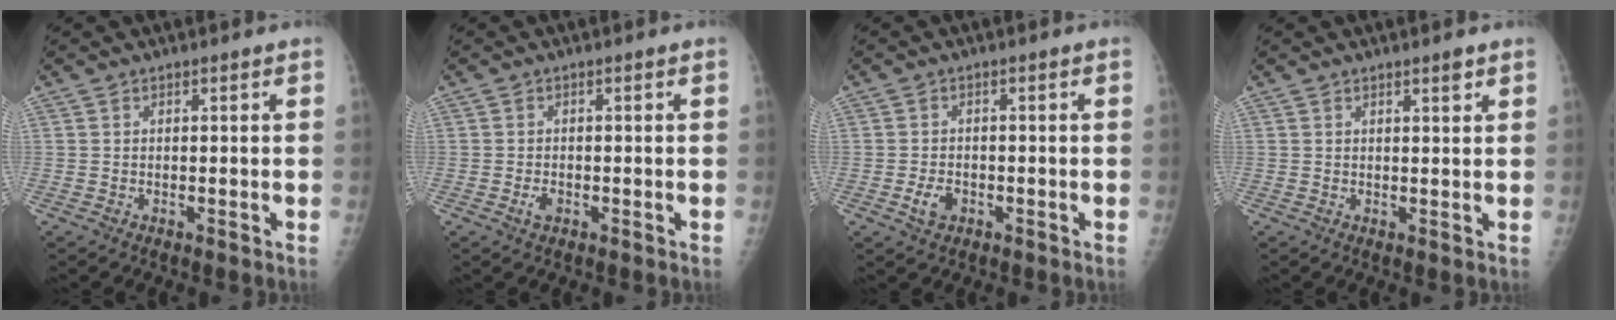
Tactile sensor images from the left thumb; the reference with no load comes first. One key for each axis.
{"total": 1.6, "fx": -0.7, "fy": 1.0, "fz": 1.1, "tx": -0.022, "ty": 0.001, "tz": -0.012}
{"total": 3.0, "fx": -1.2, "fy": 2.1, "fz": 1.9, "tx": -0.033, "ty": 0.004, "tz": -0.019}
{"total": 1.8, "fx": 1.2, "fy": 0.3, "fz": 1.3, "tx": -0.017, "ty": -0.007, "tz": 0.019}